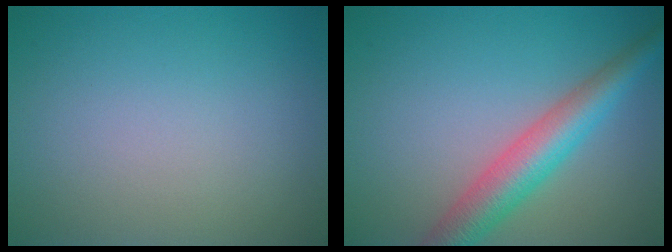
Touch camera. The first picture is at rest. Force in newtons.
{"total": 5.4, "press": 5.4, "slide": 0.2}